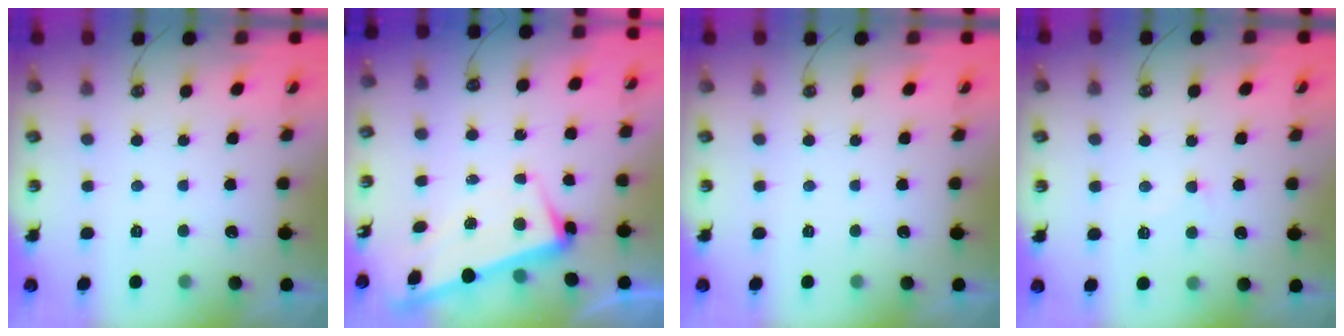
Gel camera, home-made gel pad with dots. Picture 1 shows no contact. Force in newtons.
{"total": 3.0, "press": 2.9, "slide": 0.9}
{"total": 0.0}
{"total": 1.8, "press": 1.7, "slide": 0.6}